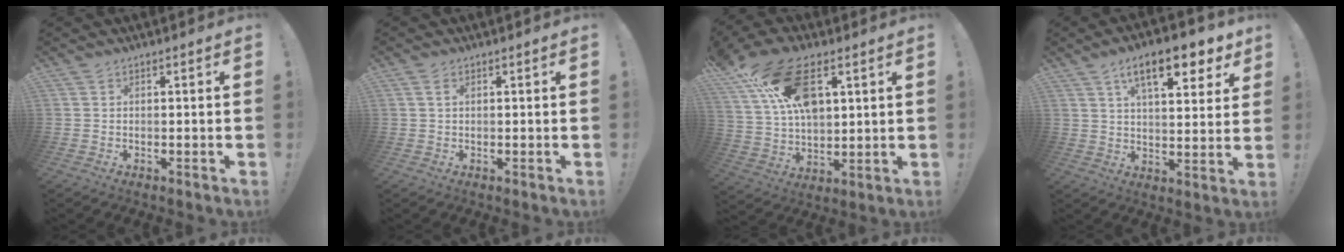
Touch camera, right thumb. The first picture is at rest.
{"total": 1.6, "force": [0.7, 0.7, 1.3], "torque": [-0.018, -0.001, 0.011]}
{"total": 19.3, "force": [8.6, 10.8, 13.6], "torque": [-0.230, -0.036, 0.154]}
{"total": 14.6, "force": [7.9, 5.0, 11.2], "torque": [-0.175, -0.029, 0.128]}